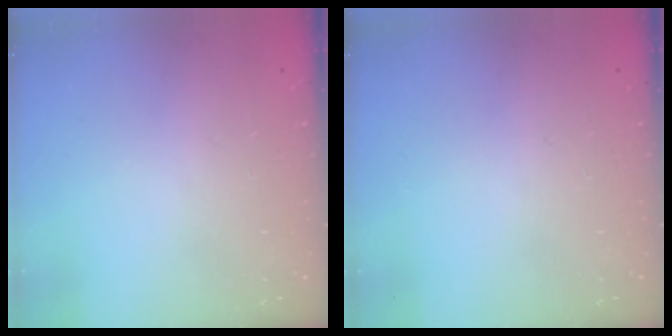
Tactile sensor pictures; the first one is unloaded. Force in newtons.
{"total": 0.0}